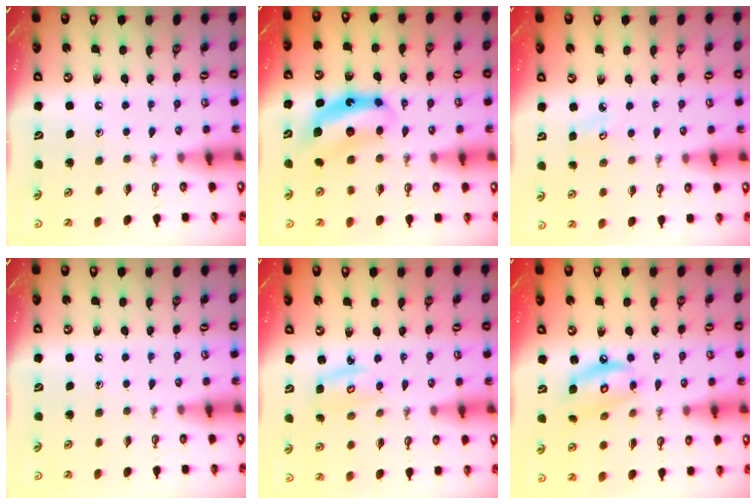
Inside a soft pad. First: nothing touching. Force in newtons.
{"total": 8.1, "press": 8.0, "slide": 0.7}
{"total": 3.7, "press": 3.7, "slide": 0.4}
{"total": 0.0}
{"total": 3.4, "press": 3.4, "slide": 0.1}
{"total": 9.4, "press": 9.4, "slide": 0.8}